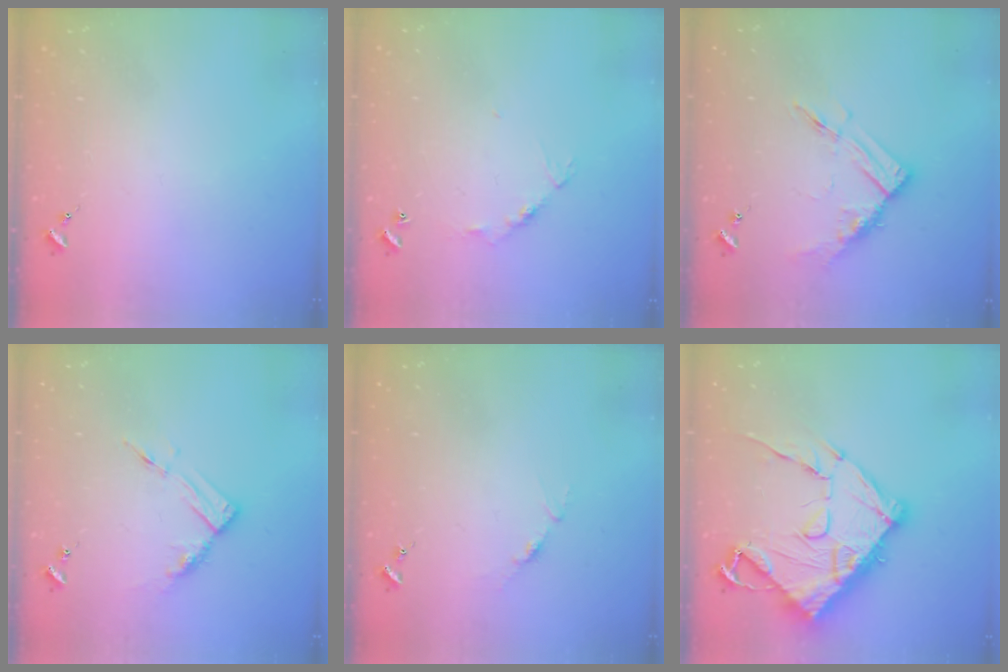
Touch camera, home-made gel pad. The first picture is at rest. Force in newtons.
{"total": 6.1, "press": 6.1, "slide": 0.5}
{"total": 11.9, "press": 11.9, "slide": 0.6}
{"total": 8.8, "press": 8.8, "slide": 0.6}
{"total": 3.4, "press": 3.4, "slide": 0.4}
{"total": 20.9, "press": 20.8, "slide": 2.3}